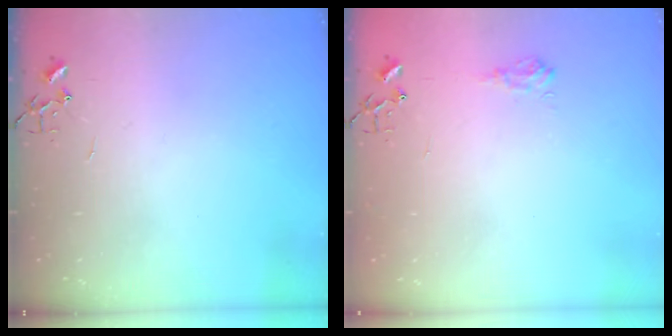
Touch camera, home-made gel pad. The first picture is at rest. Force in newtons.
{"total": 6.8, "press": 6.8, "slide": 0.8}